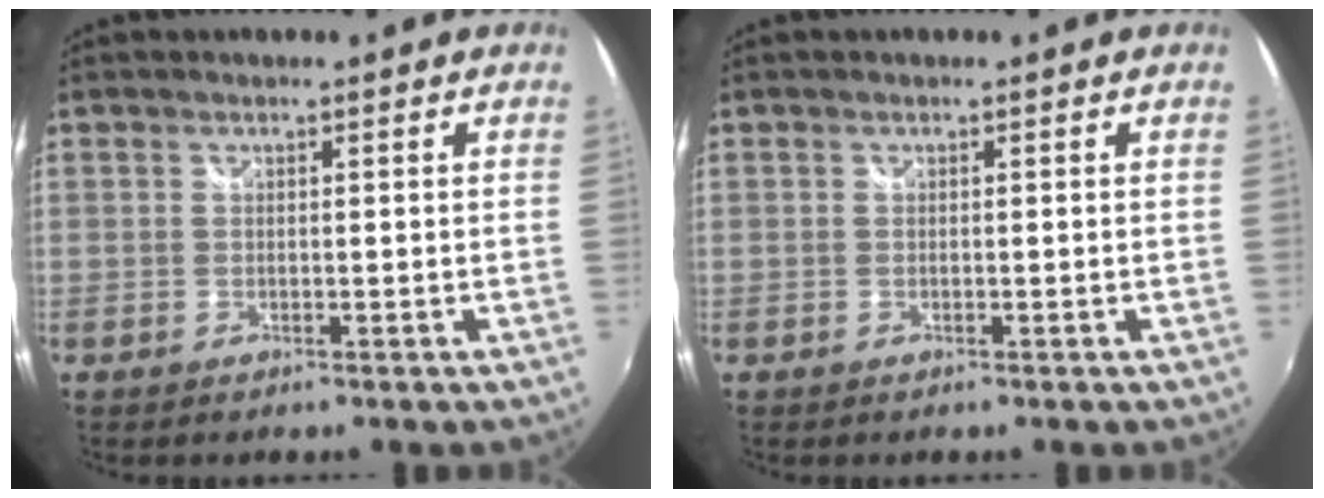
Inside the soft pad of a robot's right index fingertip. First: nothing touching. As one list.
[{"total": 0.0}]